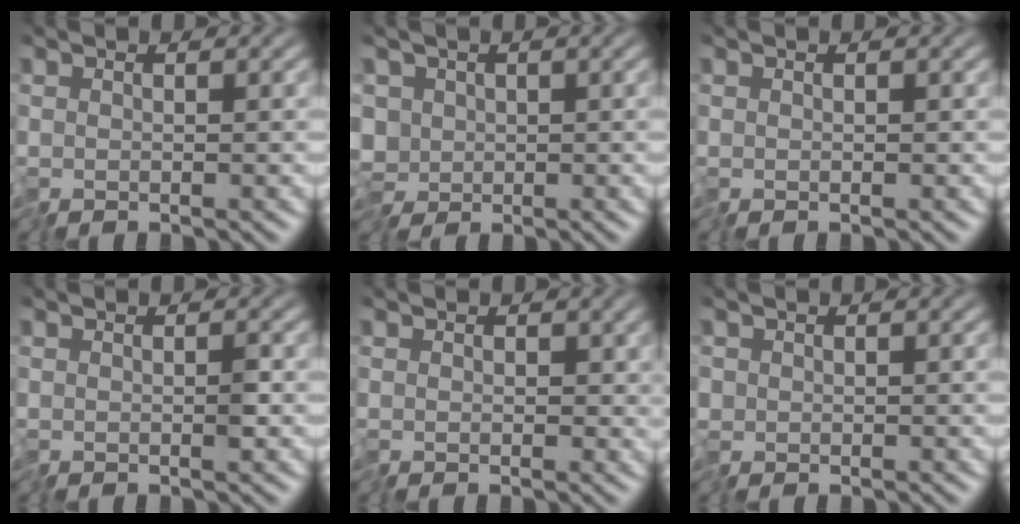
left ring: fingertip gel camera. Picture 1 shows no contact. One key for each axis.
{"total": 4.6, "fx": -1.0, "fy": 3.7, "fz": 2.6, "tx": -0.056, "ty": -0.003, "tz": -0.032}
{"total": 0.0}
{"total": 1.0, "fx": -0.3, "fy": 0.3, "fz": 0.9, "tx": -0.017, "ty": -0.002, "tz": -0.003}
{"total": 1.2, "fx": 0.3, "fy": 1.0, "fz": 0.5, "tx": -0.015, "ty": -0.001, "tz": 0.001}
{"total": 0.8, "fx": -0.1, "fy": 0.8, "fz": 0.0, "tx": 0.001, "ty": 0.000, "tz": -0.006}